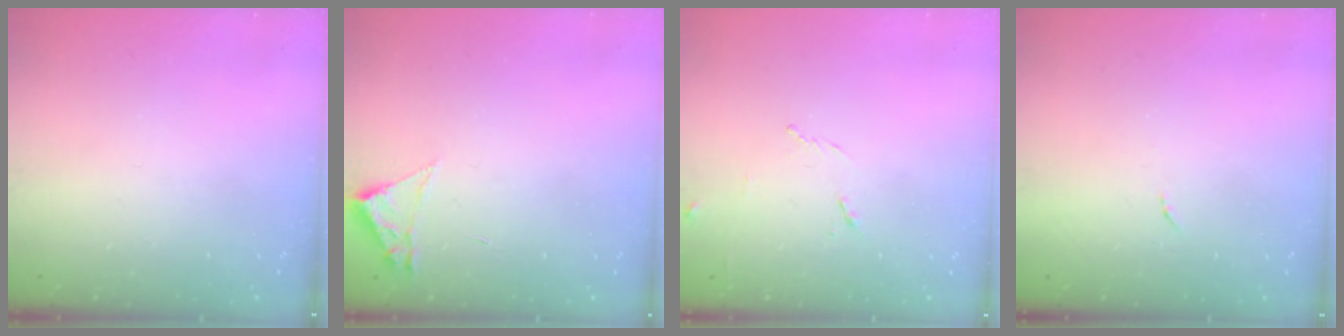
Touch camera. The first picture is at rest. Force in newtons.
{"total": 1.8, "press": 1.8, "slide": 0.2}
{"total": 5.9, "press": 5.8, "slide": 1.1}
{"total": 4.2, "press": 4.2, "slide": 0.3}